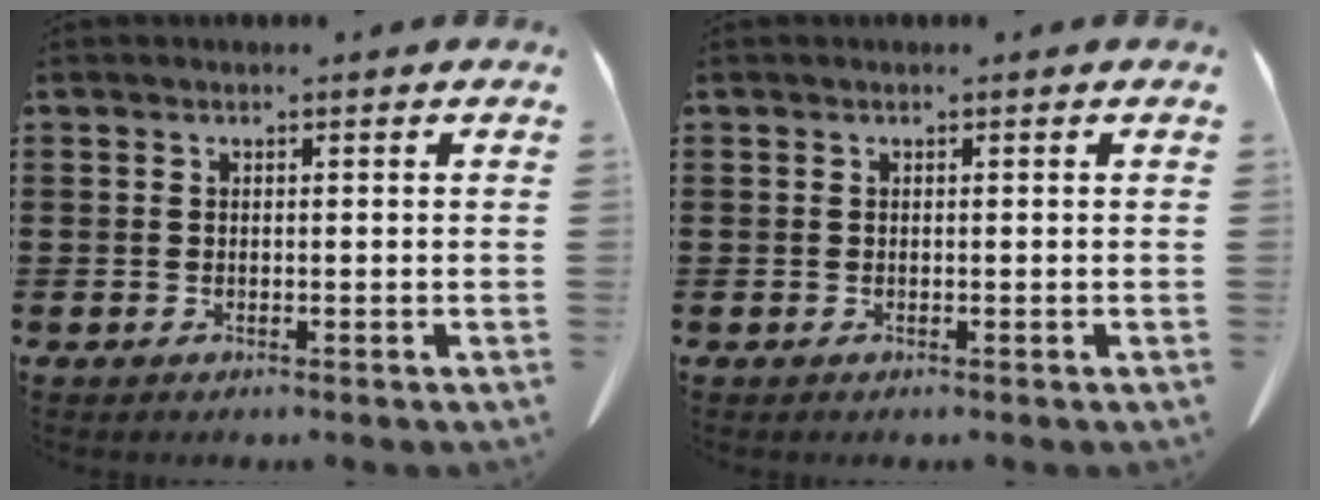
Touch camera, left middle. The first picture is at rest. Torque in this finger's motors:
{"motor_torque": [0.02, 0.02, -0.09, 0.01]}